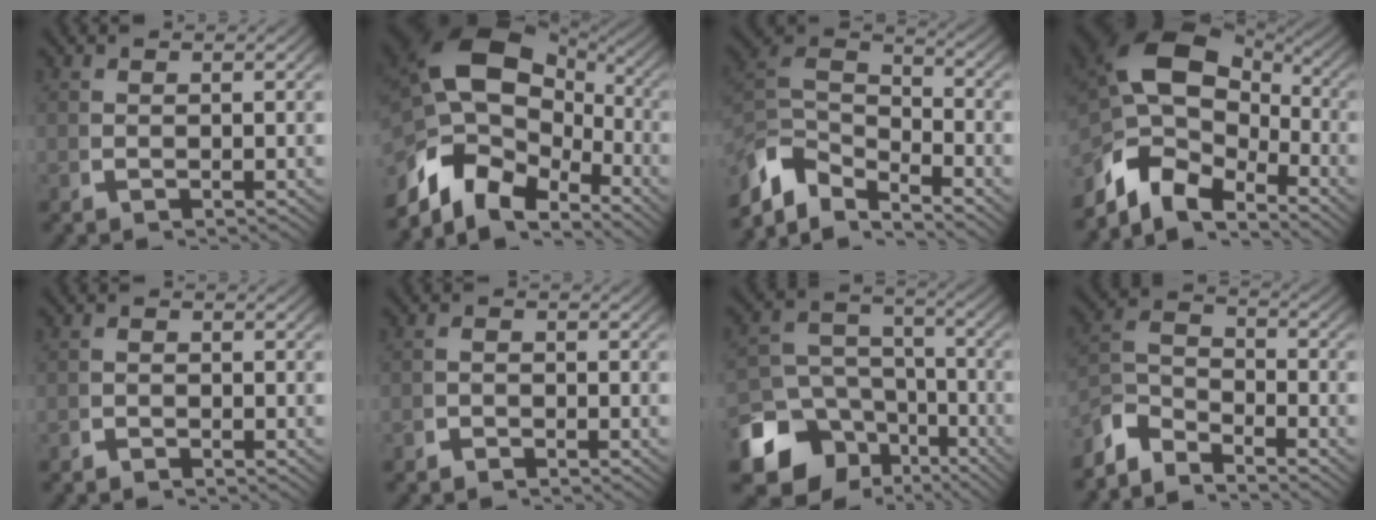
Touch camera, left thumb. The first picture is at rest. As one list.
[{"total": 16.1, "force": [-1.2, 11.2, 11.5], "torque": [-0.247, -0.046, -0.009]}, {"total": 9.5, "force": [-2.4, 7.1, 5.9], "torque": [-0.144, -0.030, -0.039]}, {"total": 14.4, "force": [-1.0, 9.9, 10.4], "torque": [-0.219, -0.038, -0.010]}, {"total": 0.9, "force": [-0.8, 0.3, 0.1], "torque": [0.001, -0.004, -0.019]}, {"total": 1.2, "force": [-1.0, 0.6, 0.2], "torque": [0.000, -0.004, -0.023]}, {"total": 13.1, "force": [-5.8, 9.9, 6.4], "torque": [-0.116, -0.047, -0.086]}, {"total": 5.2, "force": [-2.3, 3.5, 3.1], "torque": [-0.059, -0.010, -0.051]}]